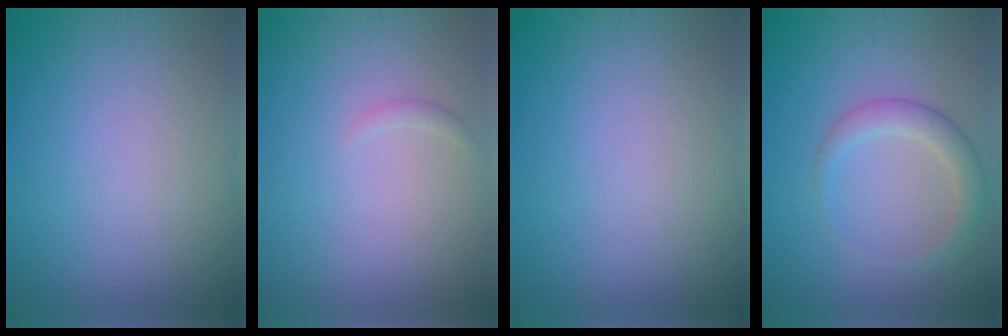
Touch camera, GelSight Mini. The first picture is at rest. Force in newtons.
{"total": 0.5, "press": 0.5, "slide": 0.0}
{"total": 0.0}
{"total": 2.6, "press": 2.6, "slide": 0.2}